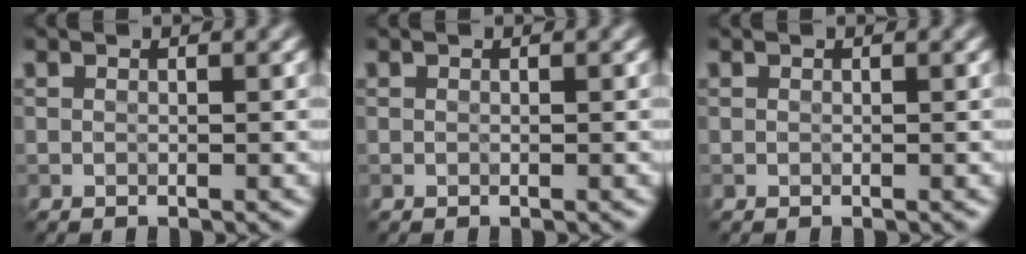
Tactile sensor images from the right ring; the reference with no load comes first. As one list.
[{"total": 0.0}, {"total": 0.0}]